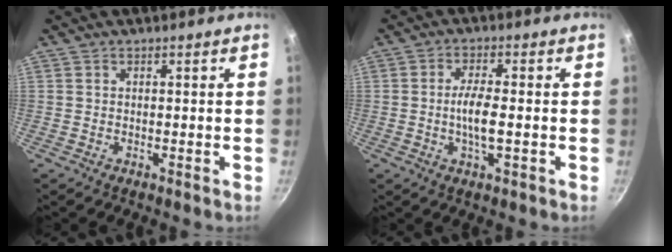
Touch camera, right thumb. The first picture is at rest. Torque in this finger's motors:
{"motor_torque": [0.37, 1.66, 1.07, 0.05, 0.05]}